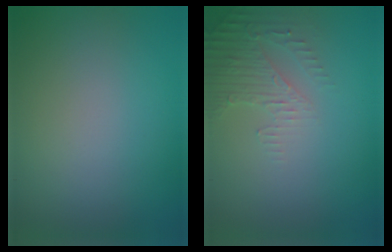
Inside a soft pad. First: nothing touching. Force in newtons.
{"total": 2.6, "press": 2.5, "slide": 0.7}